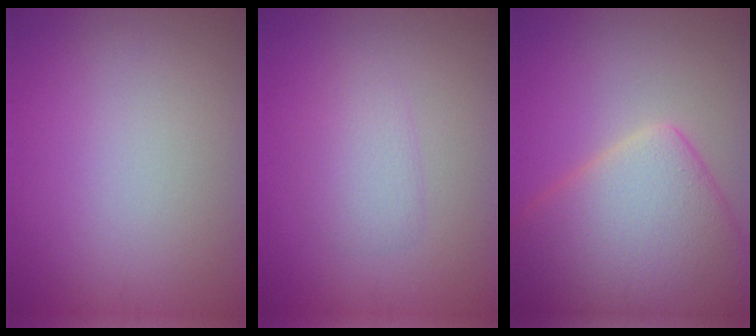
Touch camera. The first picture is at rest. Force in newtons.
{"total": 1.9, "press": 1.9, "slide": 0.1}
{"total": 10.0, "press": 10.0, "slide": 0.5}